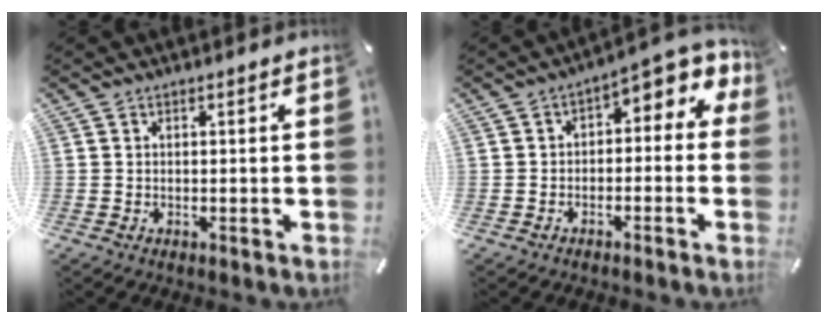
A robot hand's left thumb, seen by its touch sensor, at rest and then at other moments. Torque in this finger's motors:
{"motor_torque": [0.13, 0.07, 0.43, 0.33, -0.04]}